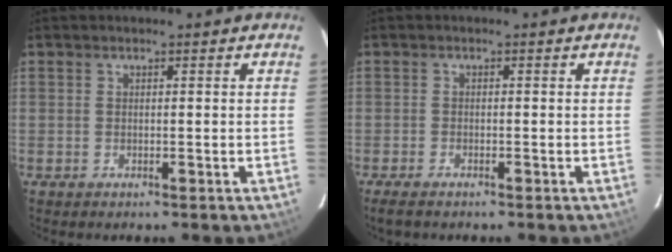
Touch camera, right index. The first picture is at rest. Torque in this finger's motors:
{"motor_torque": [0.01, -0.09, 0.12, 0.01]}